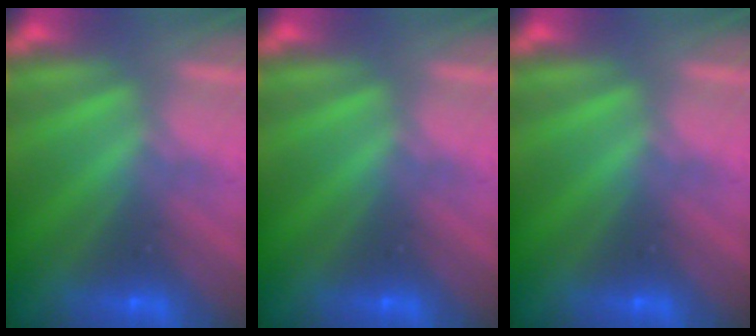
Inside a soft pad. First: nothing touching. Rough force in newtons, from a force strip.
{"total": 0.0}
{"total": 0.0}